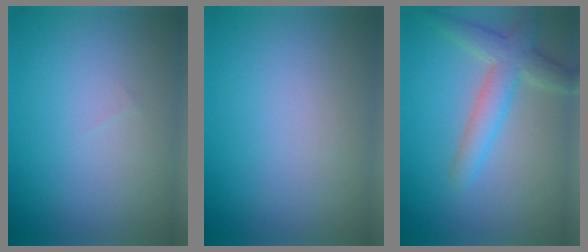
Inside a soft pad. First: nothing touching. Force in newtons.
{"total": 0.0}
{"total": 4.0, "press": 4.0, "slide": 0.3}